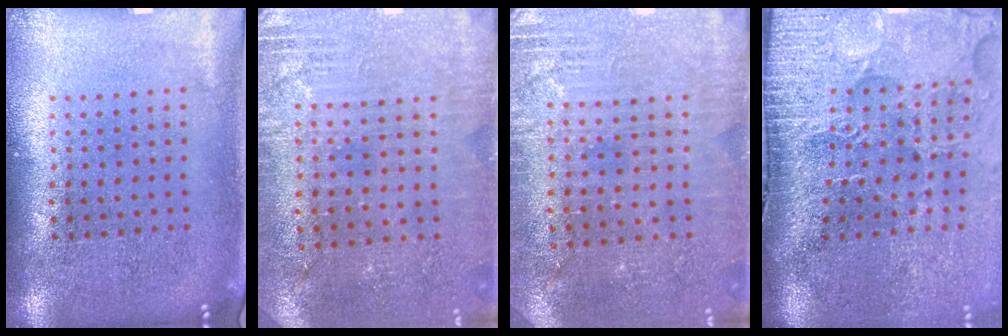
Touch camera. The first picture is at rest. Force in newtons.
{"total": 2.9, "press": 2.8, "slide": 0.9}
{"total": 2.8, "press": 2.7, "slide": 0.6}
{"total": 4.9, "press": 4.0, "slide": 2.8}